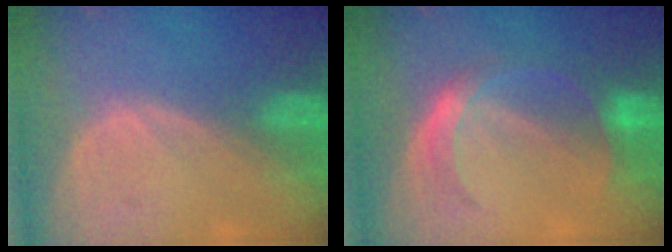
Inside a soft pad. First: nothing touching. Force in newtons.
{"total": 5.3, "press": 5.2, "slide": 1.2}